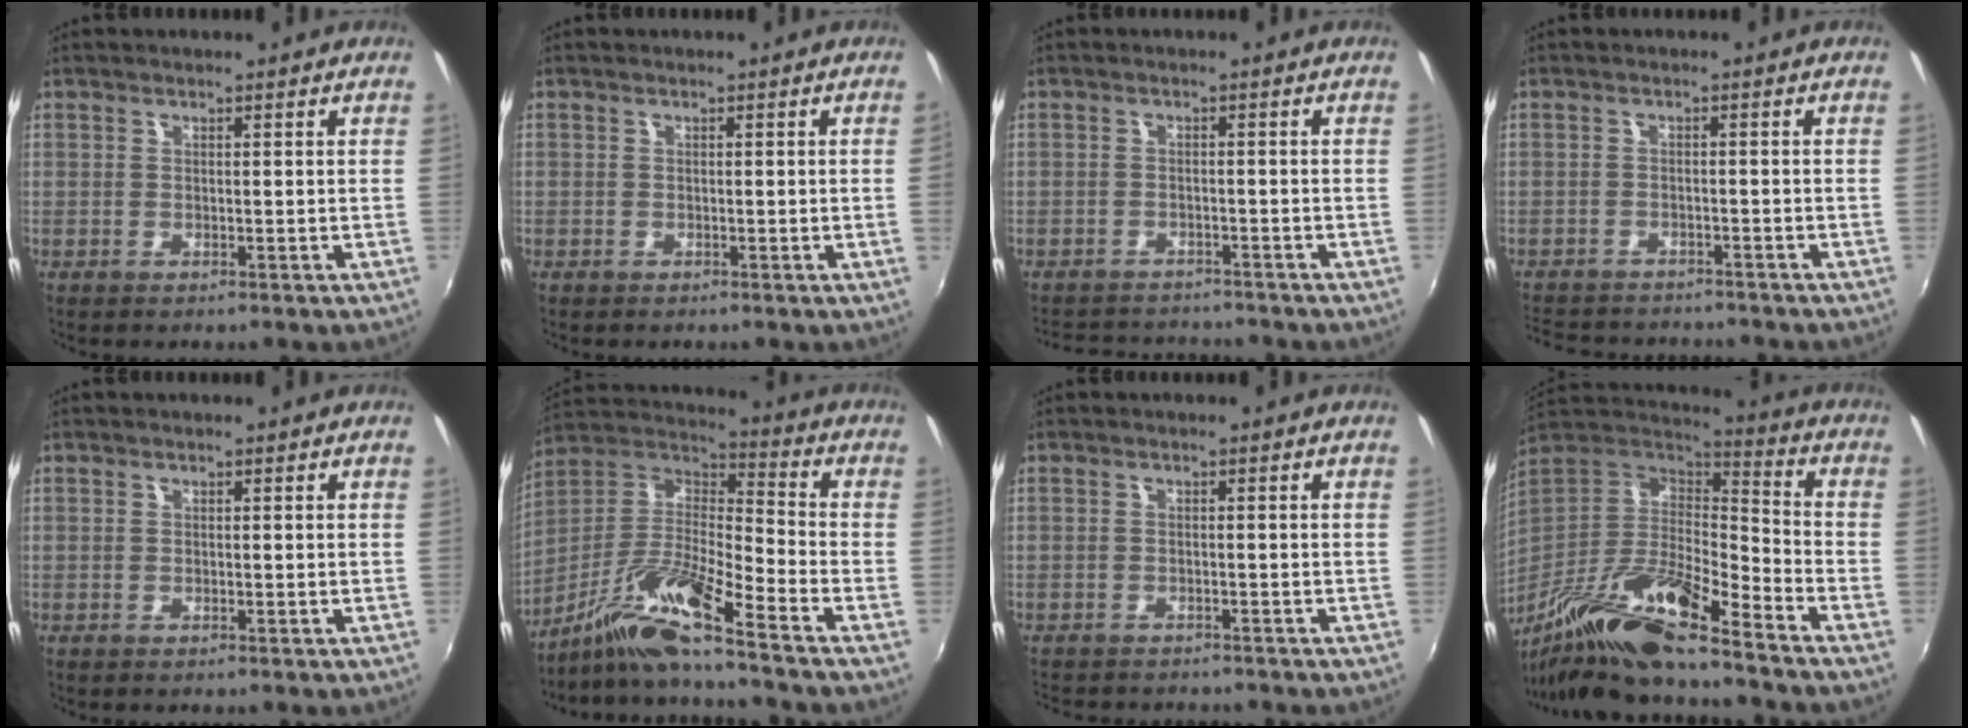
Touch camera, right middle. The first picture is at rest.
{"total": 0.0}
{"total": 9.4, "force": [-8.5, 3.2, 2.2], "torque": [-0.062, 0.023, -0.123]}
{"total": 11.2, "force": [-10.0, 3.3, 3.6], "torque": [-0.093, -0.009, -0.150]}
{"total": 0.0}
{"total": 13.8, "force": [-9.5, 0.2, 10.0], "torque": [-0.190, -0.003, -0.196]}
{"total": 6.2, "force": [-5.8, 1.3, 1.9], "torque": [-0.049, -0.017, -0.085]}
{"total": 19.0, "force": [-14.1, 2.7, 12.4], "torque": [-0.232, -0.028, -0.277]}